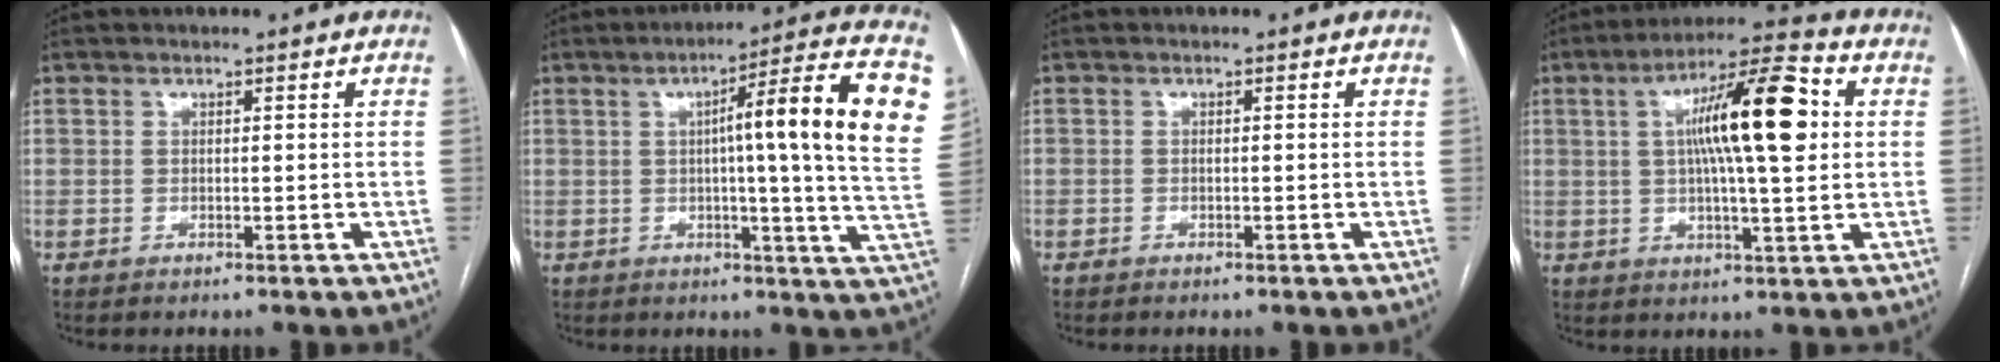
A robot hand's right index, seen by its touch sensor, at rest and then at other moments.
{"total": 19.5, "force": [4.3, -0.7, 19.0], "torque": [-0.216, 0.019, 0.046]}
{"total": 0.5, "force": [-0.5, 0.1, 0.2], "torque": [-0.007, 0.000, -0.009]}
{"total": 14.7, "force": [2.8, 1.9, 14.3], "torque": [-0.237, 0.025, 0.040]}